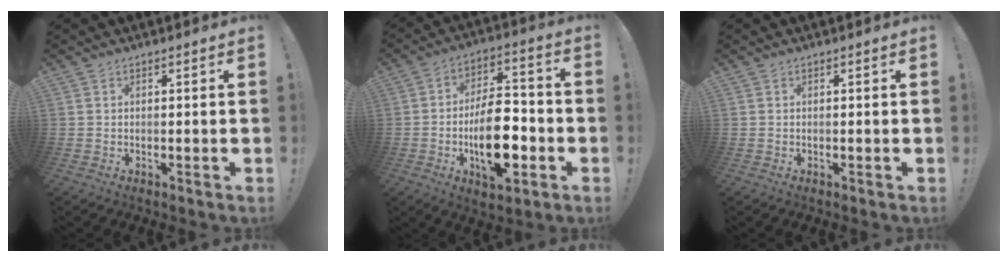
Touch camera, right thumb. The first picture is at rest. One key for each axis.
{"total": 18.0, "fx": -4.3, "fy": 9.2, "fz": 14.9, "tx": -0.243, "ty": 0.011, "tz": -0.068}
{"total": 0.0}